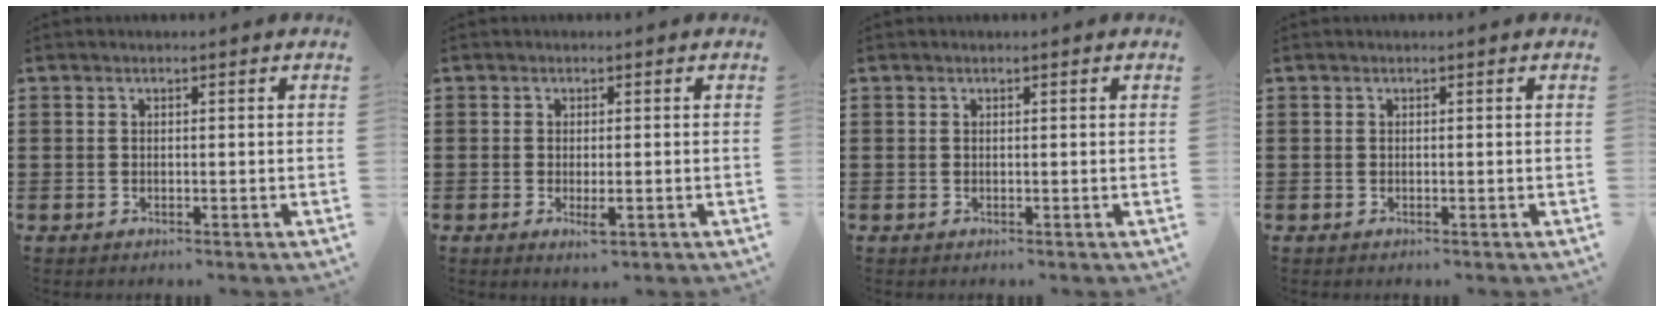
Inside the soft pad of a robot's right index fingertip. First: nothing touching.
{"total": 2.1, "force": [-0.8, 0.6, 1.8], "torque": [-0.038, -0.006, -0.015]}
{"total": 0.0}
{"total": 0.0}